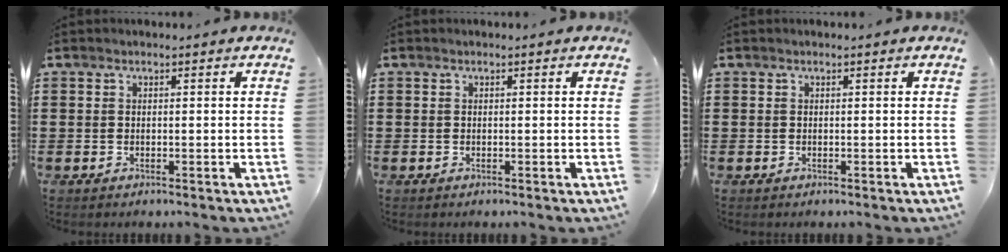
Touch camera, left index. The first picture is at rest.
{"total": 0.0}
{"total": 0.0}